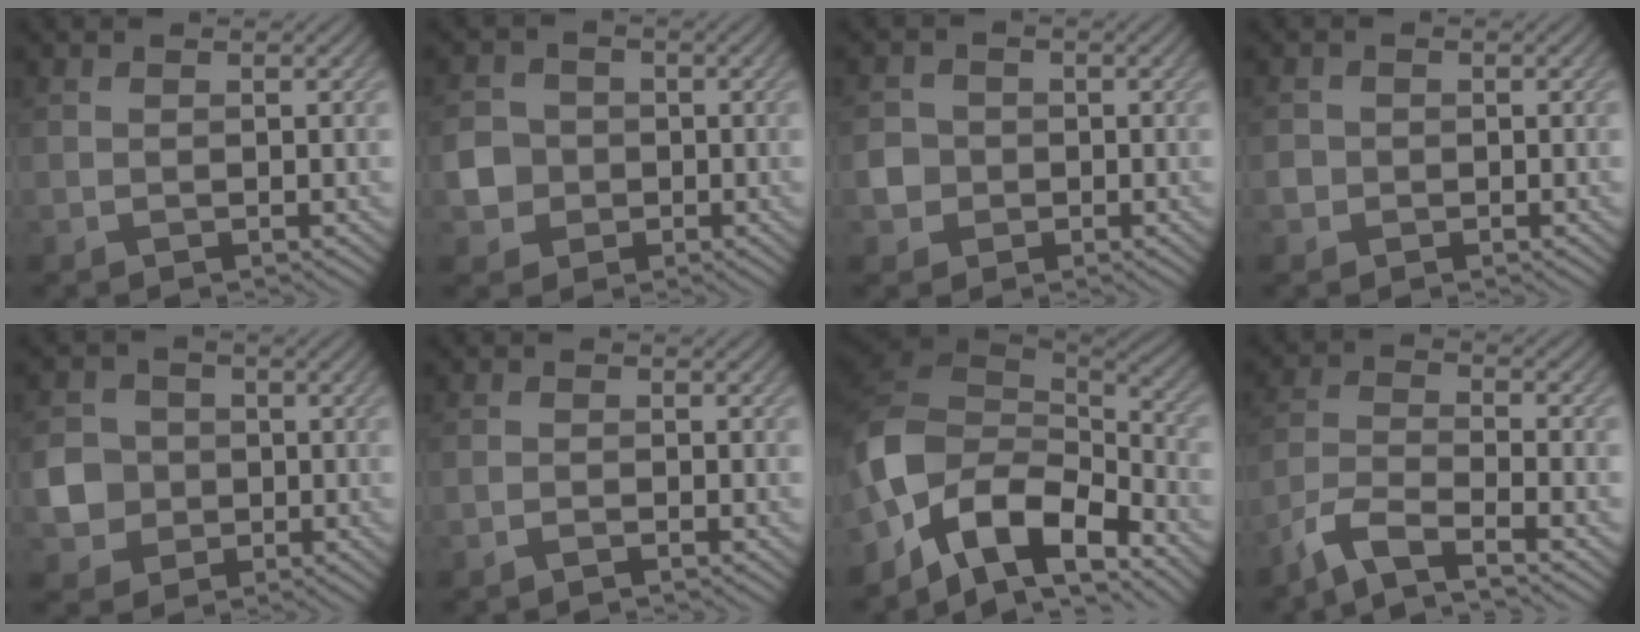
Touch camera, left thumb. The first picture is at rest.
{"total": 3.9, "force": [-0.7, 3.7, 1.1], "torque": [-0.027, -0.002, -0.024]}
{"total": 2.9, "force": [-0.6, 2.7, 0.7], "torque": [-0.013, -0.002, -0.018]}
{"total": 1.3, "force": [-0.4, 1.2, 0.1], "torque": [0.005, 0.002, -0.011]}
{"total": 5.2, "force": [-0.8, 4.9, 1.7], "torque": [-0.048, -0.008, -0.033]}
{"total": 0.8, "force": [-0.7, 0.0, 0.3], "torque": [-0.006, 0.002, -0.018]}
{"total": 13.7, "force": [-6.6, 7.5, 9.3], "torque": [-0.223, -0.014, -0.124]}
{"total": 6.1, "force": [-4.9, 1.1, 3.5], "torque": [-0.085, -0.003, -0.108]}